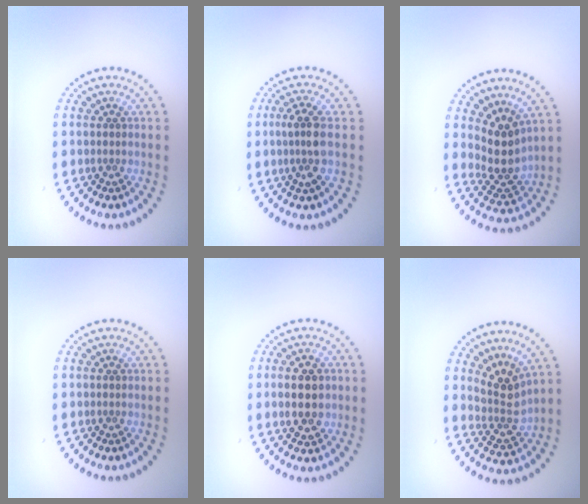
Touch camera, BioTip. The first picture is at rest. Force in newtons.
{"total": 2.6, "press": 2.4, "slide": 1.2}
{"total": 3.7, "press": 2.8, "slide": 2.4}
{"total": 0.0}
{"total": 4.7, "press": 4.7, "slide": 0.3}
{"total": 3.0, "press": 2.2, "slide": 2.0}